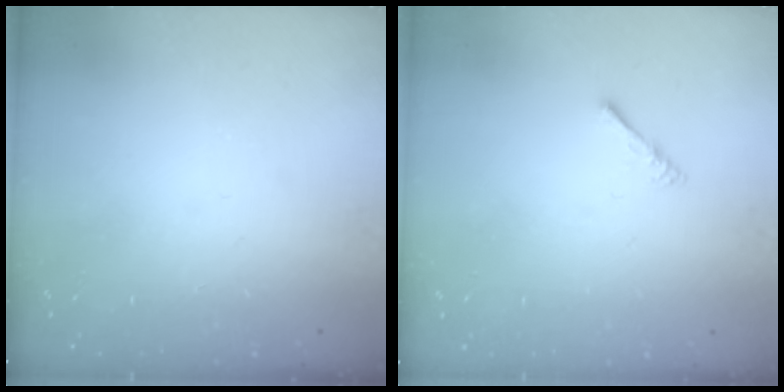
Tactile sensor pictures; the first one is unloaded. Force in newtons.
{"total": 1.6, "press": 1.6, "slide": 0.4}